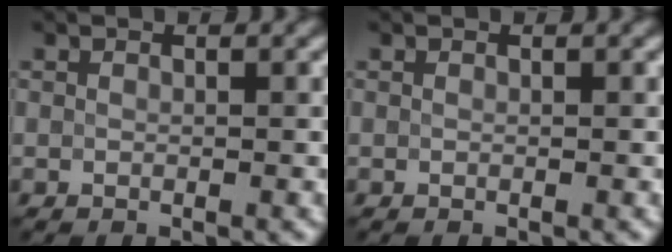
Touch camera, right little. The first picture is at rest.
{"total": 0.0}